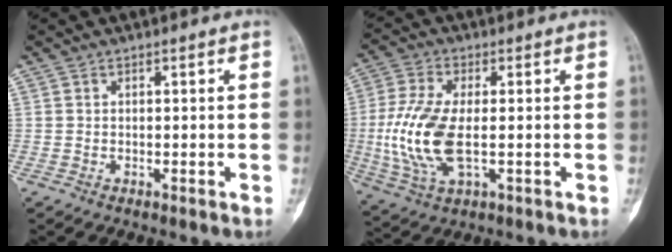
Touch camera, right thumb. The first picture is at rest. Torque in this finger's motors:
{"motor_torque": [1.71, 1.70, 0.95, -1.03, 0.38]}